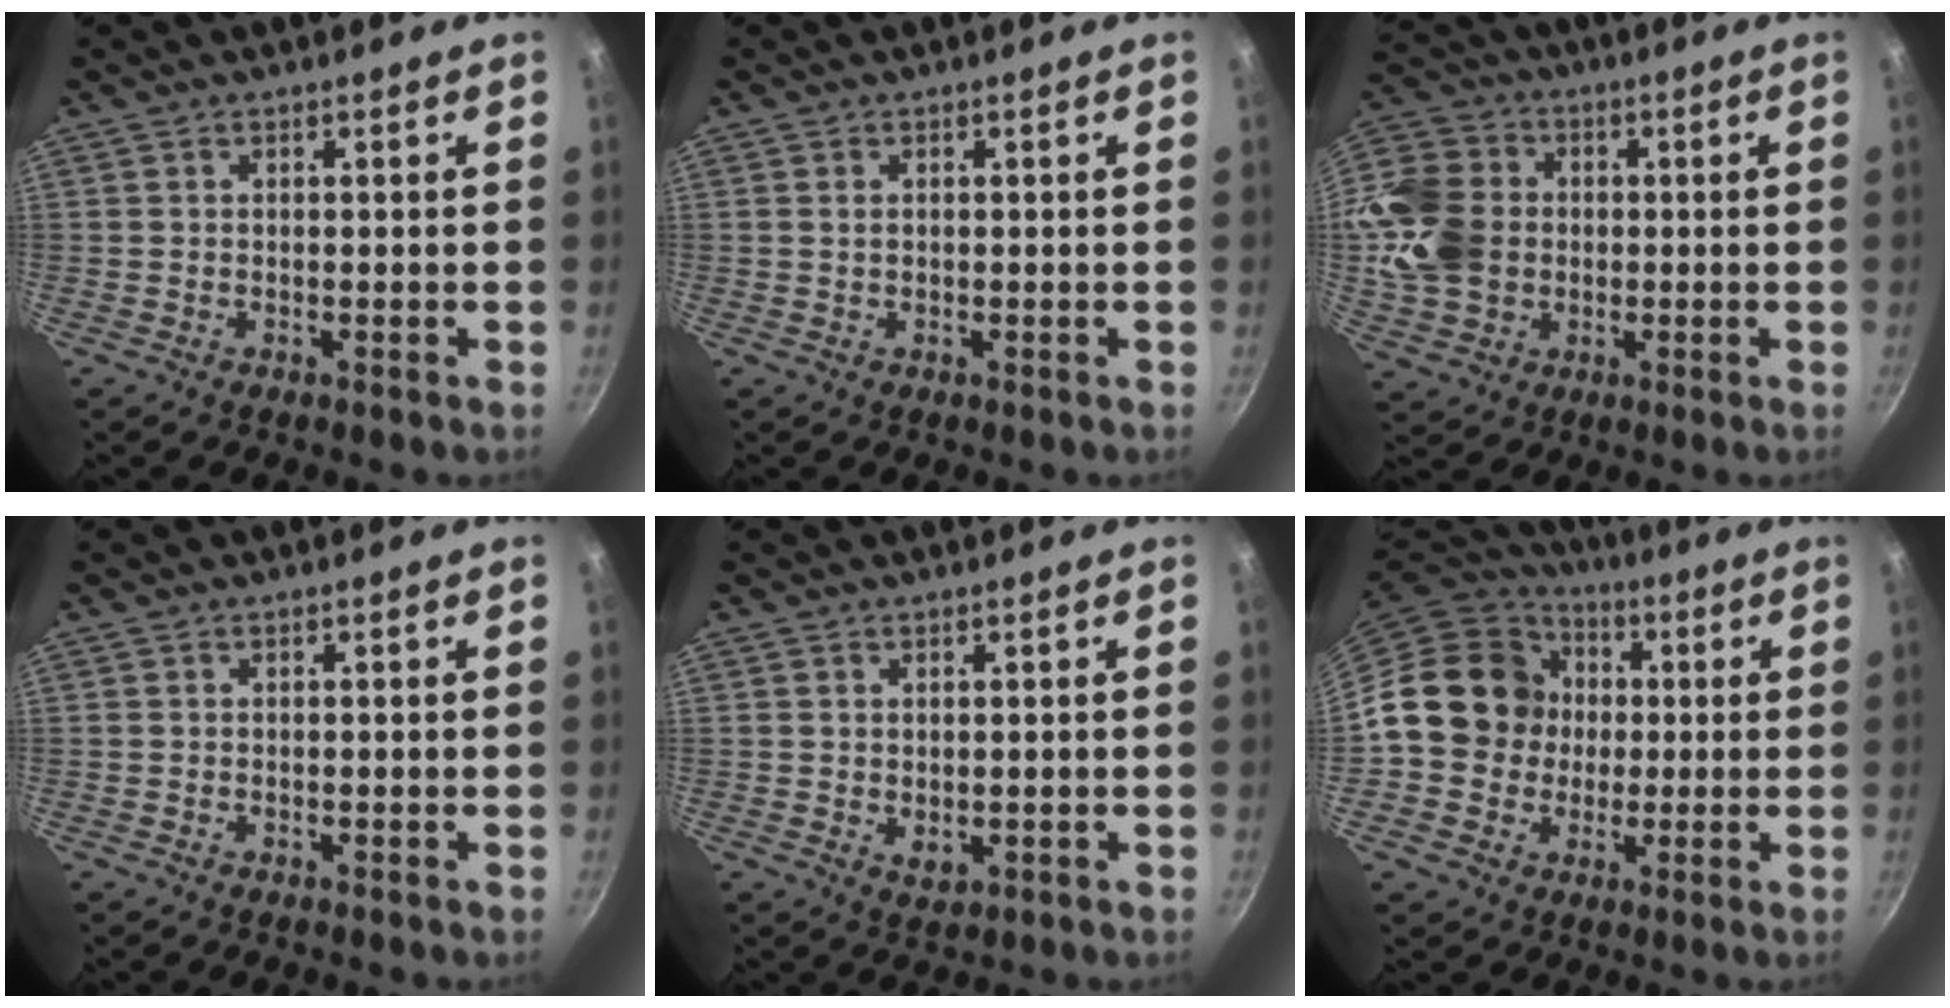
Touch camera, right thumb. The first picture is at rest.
{"total": 0.9, "force": [0.2, 0.6, 0.6], "torque": [-0.009, 0.002, 0.004]}
{"total": 16.0, "force": [0.1, 13.2, 9.1], "torque": [-0.166, 0.019, -0.002]}
{"total": 0.0}
{"total": 2.0, "force": [0.4, 1.3, 1.5], "torque": [-0.021, -0.010, 0.010]}
{"total": 17.0, "force": [0.8, 15.1, 7.9], "torque": [-0.107, 0.031, 0.003]}